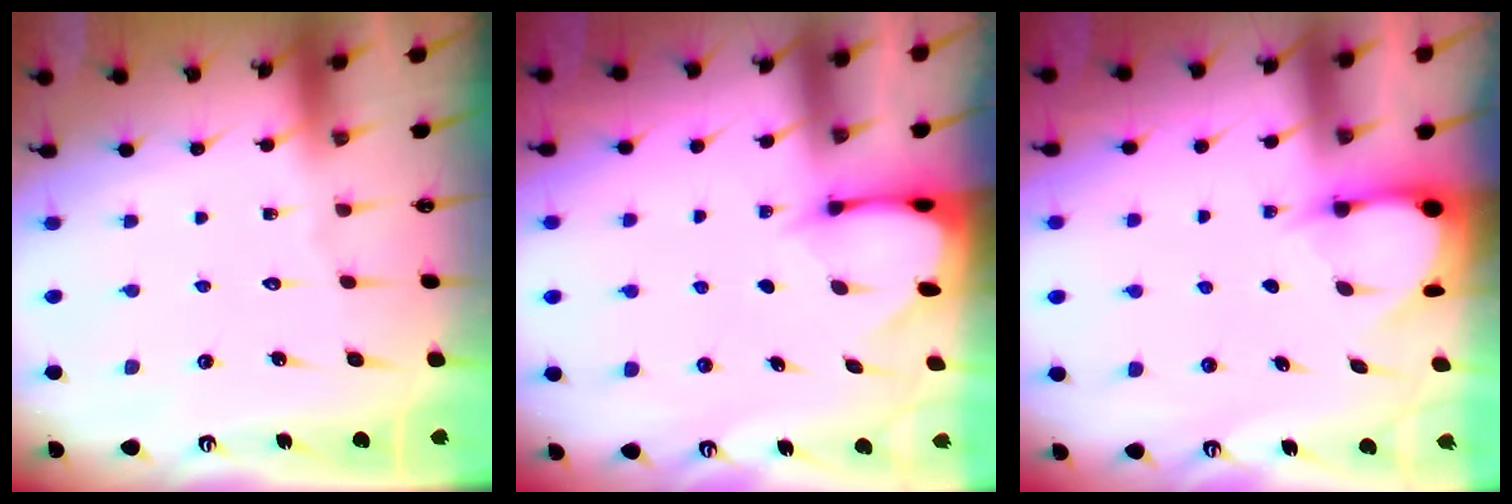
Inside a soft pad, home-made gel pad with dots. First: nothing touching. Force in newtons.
{"total": 2.4, "press": 2.4, "slide": 0.3}
{"total": 3.3, "press": 3.3, "slide": 0.4}